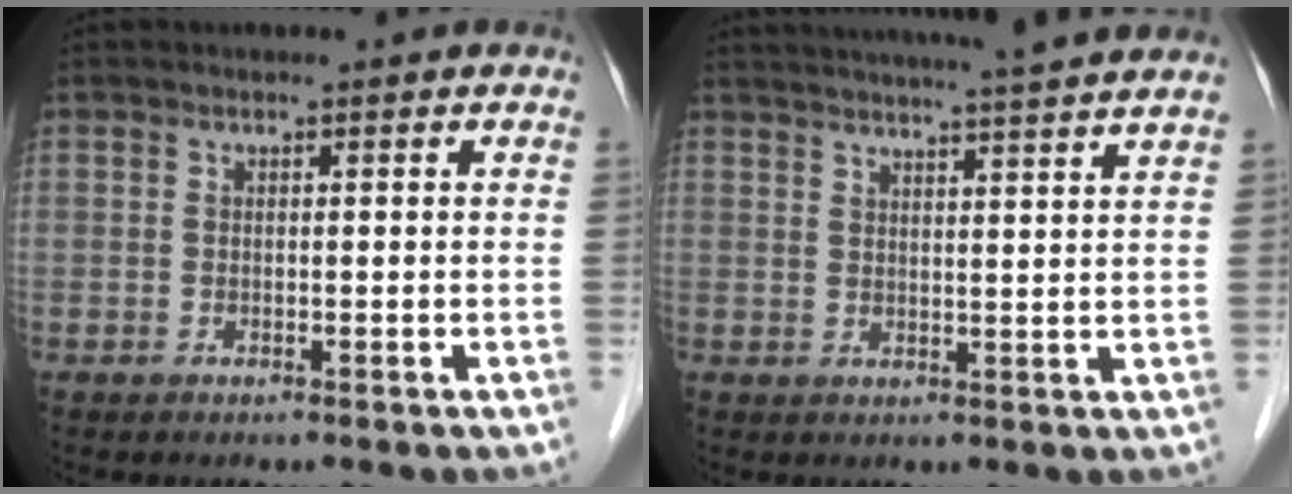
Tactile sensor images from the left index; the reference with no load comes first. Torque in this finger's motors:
{"motor_torque": [-0.15, -0.44, 0.41, 0.10]}